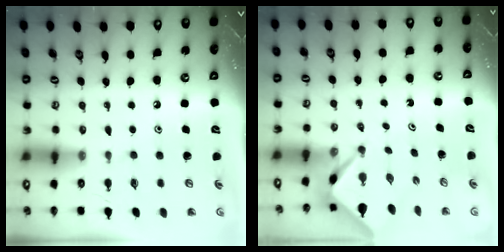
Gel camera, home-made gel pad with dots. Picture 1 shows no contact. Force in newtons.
{"total": 2.5, "press": 2.5, "slide": 0.3}